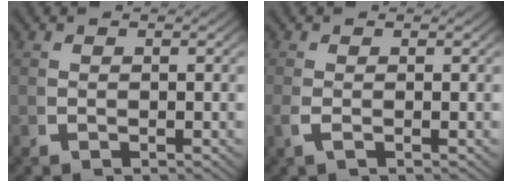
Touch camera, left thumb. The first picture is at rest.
{"total": 0.9, "force": [-0.2, 0.2, 0.9], "torque": [-0.033, -0.004, -0.001]}